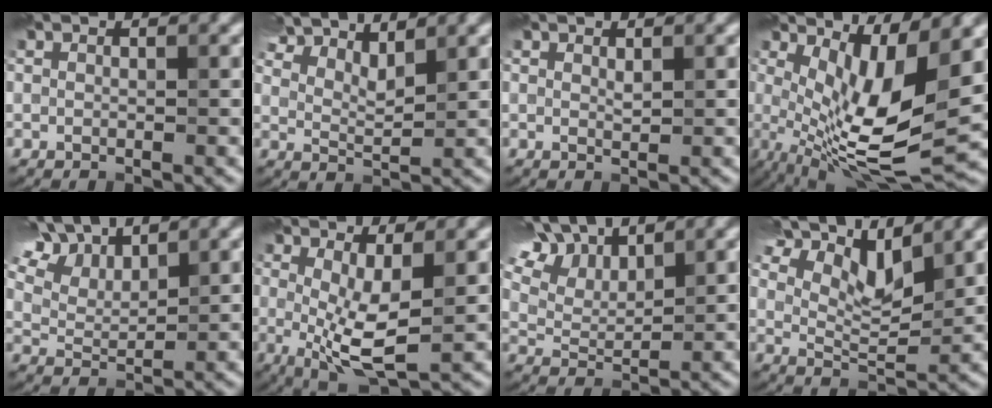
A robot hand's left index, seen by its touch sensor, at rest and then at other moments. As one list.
[{"total": 5.6, "force": [4.8, 1.4, 2.5], "torque": [-0.056, 0.011, 0.076]}, {"total": 0.6, "force": [0.4, 0.1, 0.4], "torque": [-0.010, -0.001, 0.008]}, {"total": 9.8, "force": [1.1, 3.0, 9.3], "torque": [-0.167, -0.019, 0.023]}, {"total": 10.2, "force": [7.4, 4.3, 5.5], "torque": [-0.127, 0.035, 0.118]}, {"total": 5.5, "force": [0.0, 1.7, 5.2], "torque": [-0.102, -0.013, 0.001]}, {"total": 11.0, "force": [7.5, 5.0, 6.2], "torque": [-0.139, 0.040, 0.118]}, {"total": 8.2, "force": [5.8, 2.8, 5.1], "torque": [-0.098, 0.016, 0.095]}]